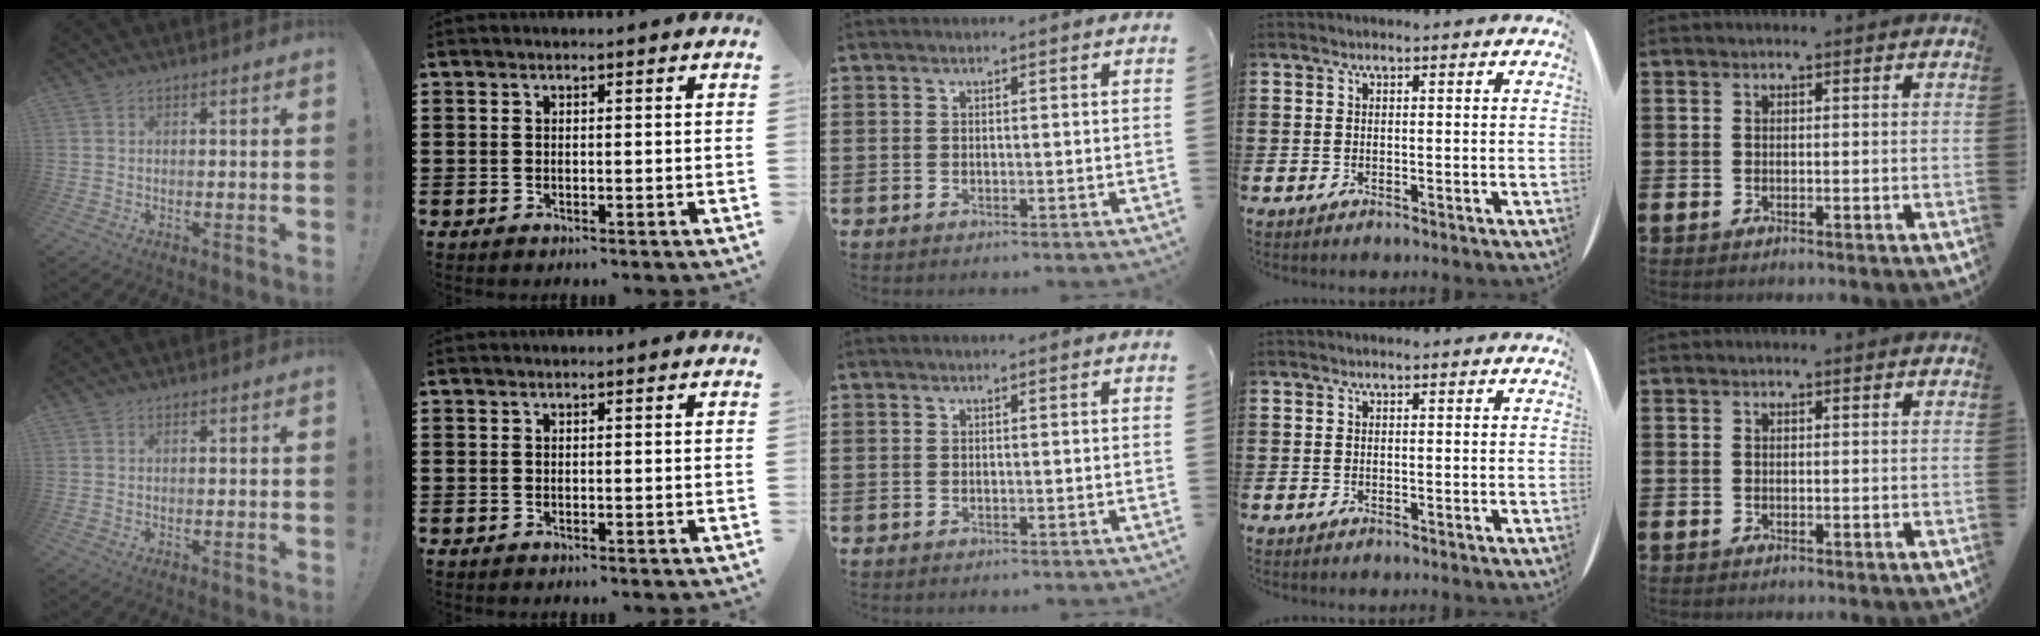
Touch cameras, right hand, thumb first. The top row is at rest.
{}